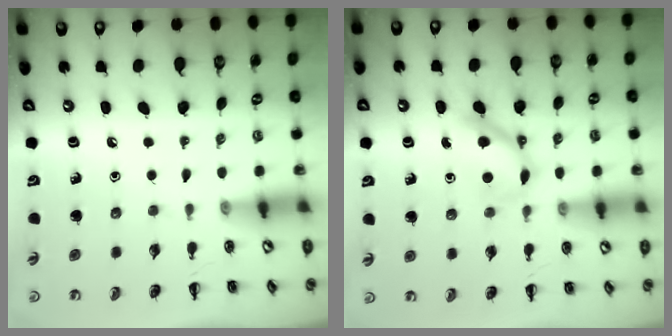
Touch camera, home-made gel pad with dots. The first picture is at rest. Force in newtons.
{"total": 7.2, "press": 7.0, "slide": 1.6}